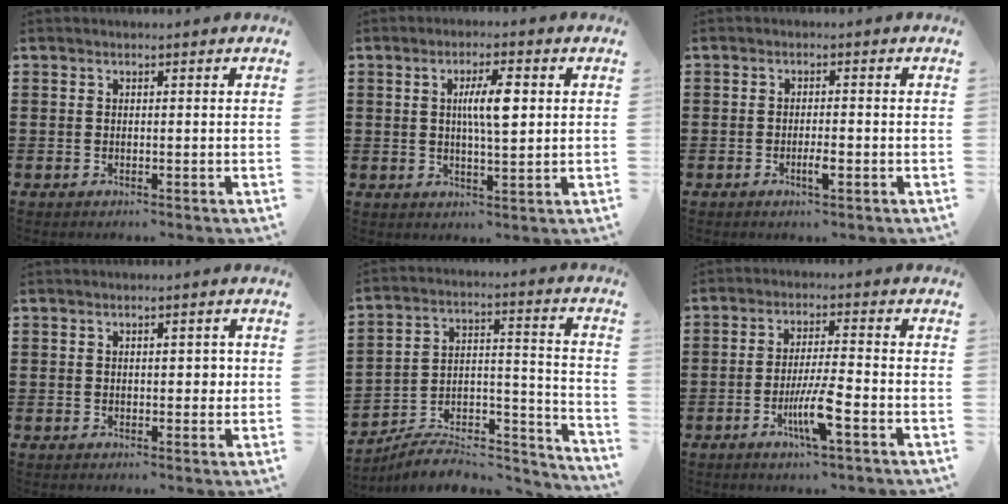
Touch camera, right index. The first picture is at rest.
{"total": 6.1, "force": [1.2, 1.6, 5.8], "torque": [-0.113, 0.010, 0.017]}
{"total": 2.5, "force": [-1.1, 0.5, 2.2], "torque": [-0.038, 0.001, -0.019]}
{"total": 2.5, "force": [0.3, 1.2, 2.2], "torque": [-0.034, 0.005, 0.002]}
{"total": 7.1, "force": [-6.3, 2.2, 2.3], "torque": [-0.026, 0.014, -0.119]}
{"total": 7.0, "force": [-3.0, 0.6, 6.2], "torque": [-0.120, -0.014, -0.055]}